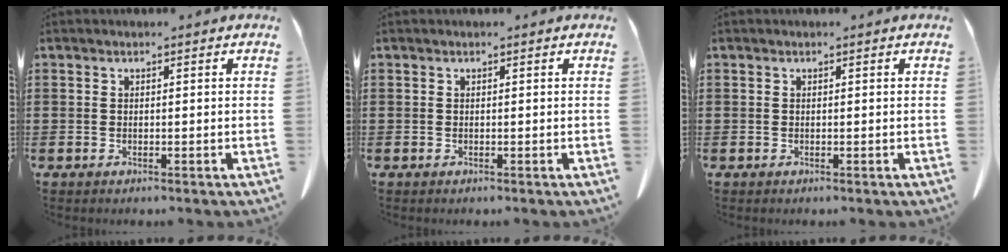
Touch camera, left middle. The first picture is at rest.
{"total": 0.0}
{"total": 0.0}